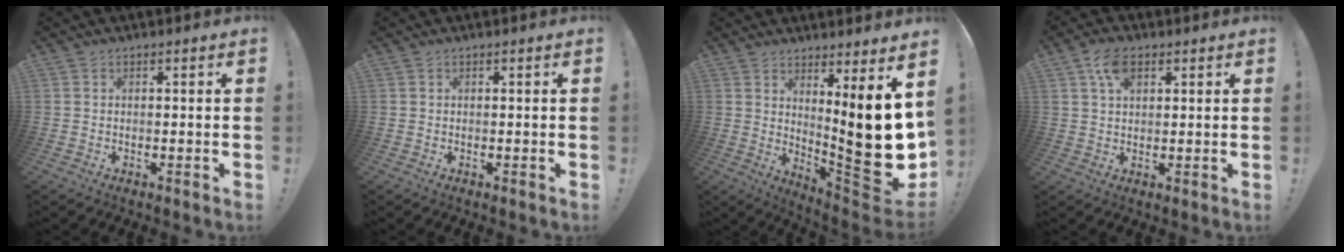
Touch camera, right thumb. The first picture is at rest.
{"total": 0.0}
{"total": 18.0, "force": [2.4, 3.6, 17.5], "torque": [-0.230, -0.049, 0.048]}
{"total": 6.3, "force": [3.0, 3.6, 4.2], "torque": [-0.073, -0.001, 0.055]}